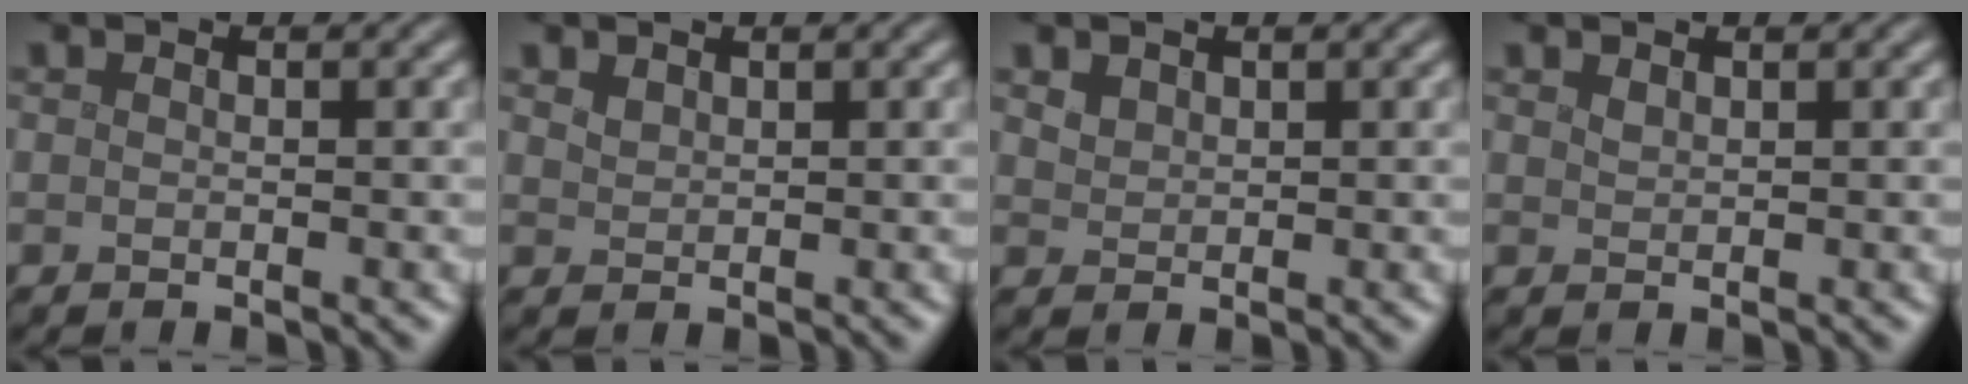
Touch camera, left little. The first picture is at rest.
{"total": 1.0, "force": [0.9, 0.4, 0.3], "torque": [-0.010, 0.000, 0.022]}
{"total": 1.4, "force": [1.0, 0.8, 0.4], "torque": [-0.010, 0.000, 0.024]}
{"total": 0.7, "force": [0.7, 0.2, 0.2], "torque": [-0.006, 0.000, 0.016]}